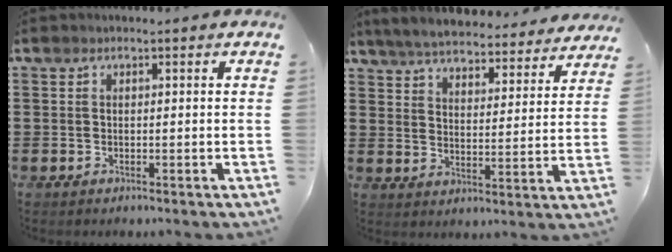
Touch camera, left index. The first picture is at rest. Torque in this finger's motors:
{"motor_torque": [2.14, 0.00, 1.05, 0.11]}